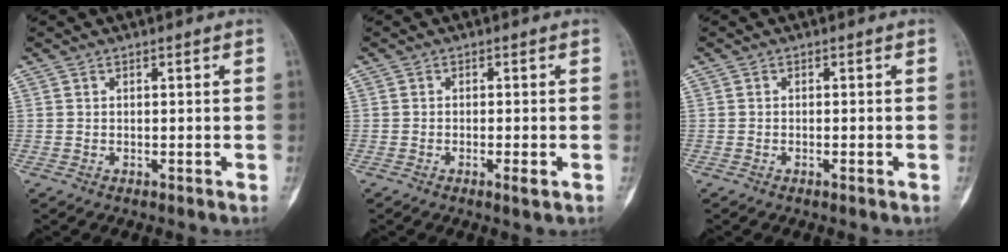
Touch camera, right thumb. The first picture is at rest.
{"total": 1.8, "force": [-0.8, 0.5, 1.6], "torque": [-0.024, -0.001, -0.013]}
{"total": 0.8, "force": [-0.4, 0.3, 0.5], "torque": [-0.009, 0.005, -0.005]}